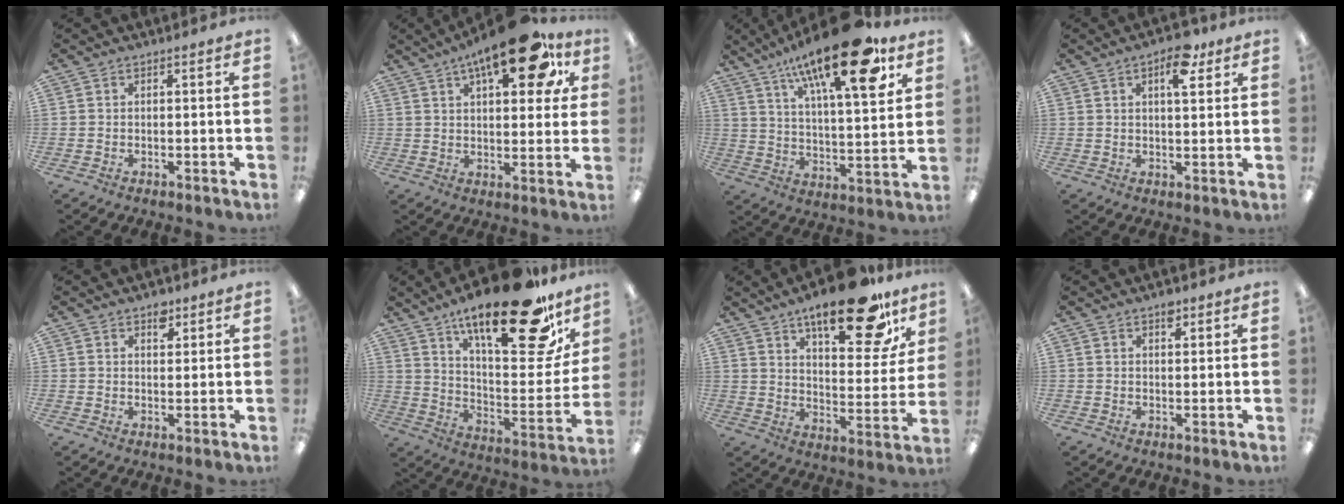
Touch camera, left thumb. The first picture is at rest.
{"total": 19.3, "force": [10.2, 7.6, 14.5], "torque": [-0.202, -0.036, 0.155]}
{"total": 22.7, "force": [14.1, 6.9, 16.3], "torque": [-0.253, -0.072, 0.223]}
{"total": 8.5, "force": [4.5, 3.9, 6.1], "torque": [-0.074, -0.018, 0.069]}
{"total": 3.5, "force": [2.3, 2.0, 1.7], "torque": [-0.005, -0.011, 0.034]}
{"total": 26.6, "force": [18.9, 7.4, 17.2], "torque": [-0.239, -0.132, 0.300]}
{"total": 20.6, "force": [13.9, 7.1, 13.4], "torque": [-0.195, -0.078, 0.223]}
{"total": 2.6, "force": [1.8, 1.4, 1.4], "torque": [-0.006, -0.007, 0.026]}